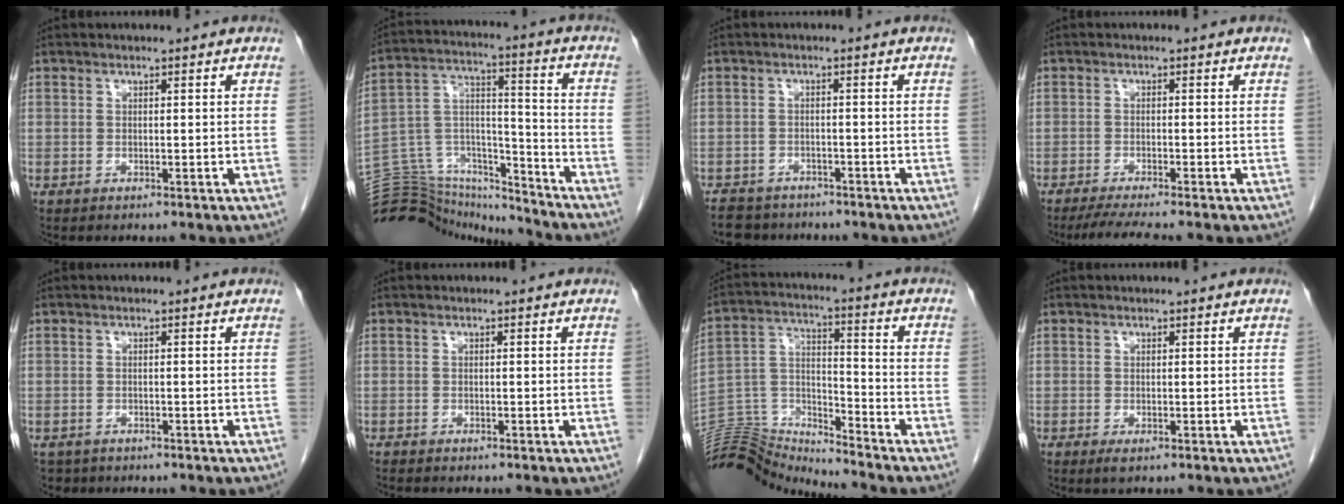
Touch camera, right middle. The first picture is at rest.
{"total": 21.2, "force": [-20.5, 4.1, 3.6], "torque": [-0.094, 0.039, -0.326]}
{"total": 5.6, "force": [-5.0, 2.6, 0.6], "torque": [-0.007, -0.004, -0.074]}
{"total": 4.7, "force": [-3.9, -0.6, 2.5], "torque": [-0.039, -0.015, -0.066]}
{"total": 2.2, "force": [-1.7, 1.4, -0.1], "torque": [-0.005, 0.001, -0.028]}
{"total": 0.6, "force": [-0.6, 0.0, 0.1], "torque": [-0.004, -0.002, -0.012]}
{"total": 11.4, "force": [-11.4, -0.4, -0.9], "torque": [0.017, 0.058, -0.213]}
{"total": 0.7, "force": [-0.3, 0.1, 0.6], "torque": [-0.010, -0.003, -0.002]}